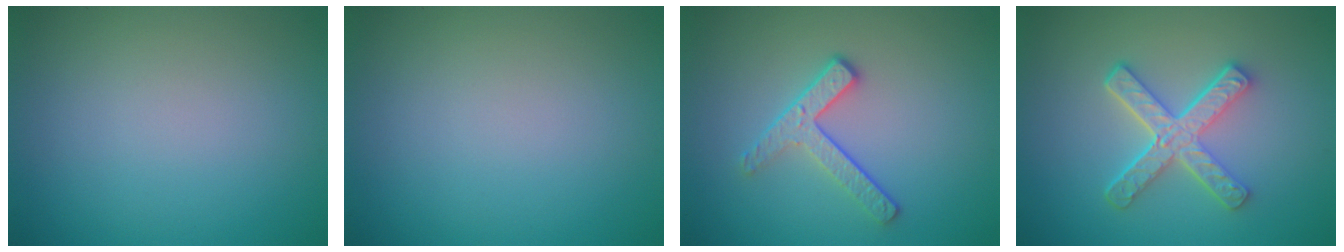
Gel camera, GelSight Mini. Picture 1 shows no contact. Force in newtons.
{"total": 0.0}
{"total": 2.9, "press": 2.4, "slide": 1.6}
{"total": 4.9, "press": 3.7, "slide": 3.2}